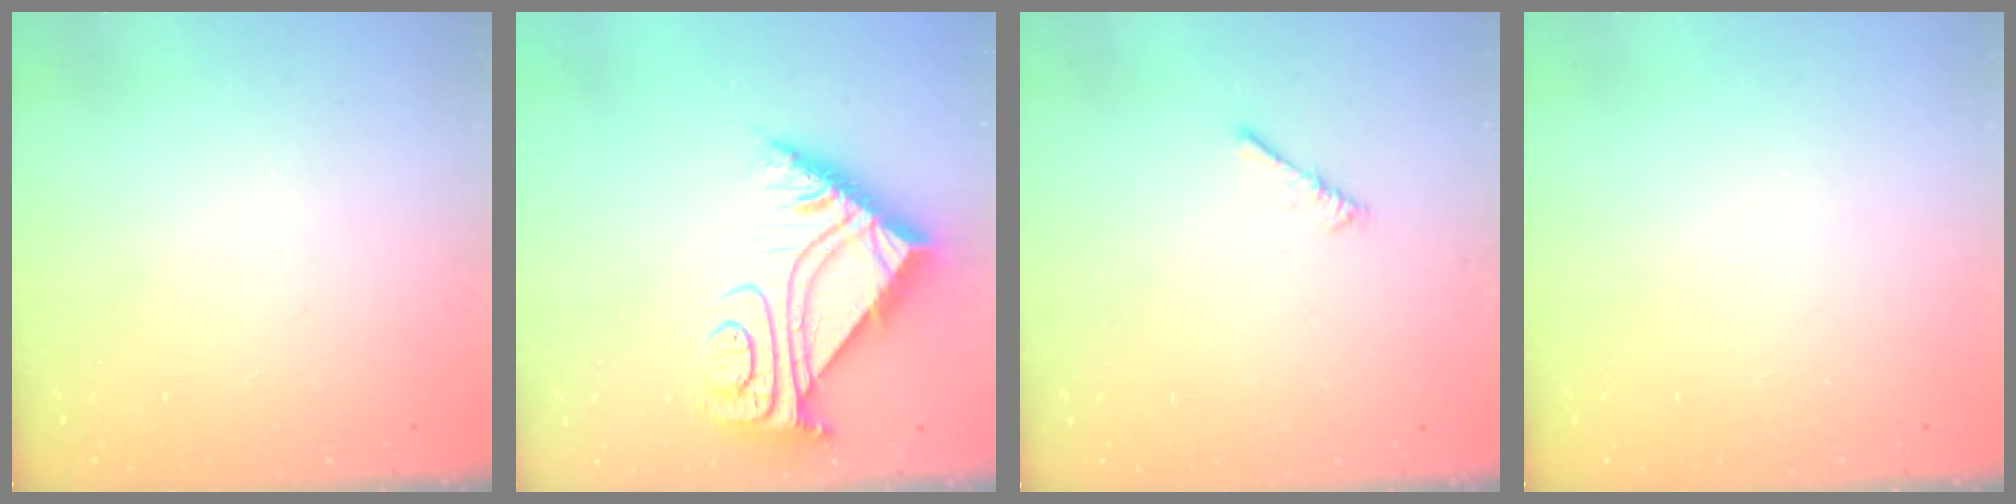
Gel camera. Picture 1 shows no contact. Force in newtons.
{"total": 10.2, "press": 10.1, "slide": 0.8}
{"total": 0.0}
{"total": 0.0}